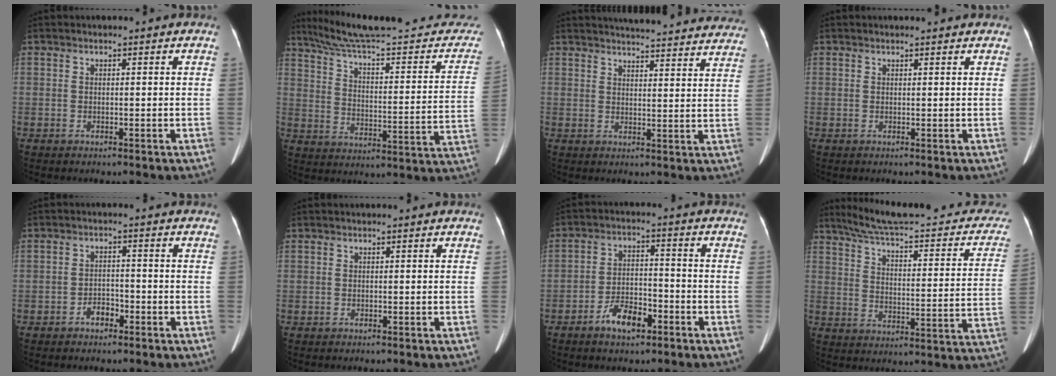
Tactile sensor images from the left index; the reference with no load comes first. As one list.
[{"total": 28.7, "force": [26.4, 2.9, 10.8], "torque": [-0.152, -0.069, 0.343]}, {"total": 26.4, "force": [25.0, 3.5, 7.9], "torque": [-0.112, -0.051, 0.288]}, {"total": 2.7, "force": [2.5, 0.3, 0.7], "torque": [-0.012, 0.013, 0.027]}, {"total": 2.4, "force": [-1.6, 1.3, 1.2], "torque": [-0.019, 0.005, -0.027]}, {"total": 0.0}, {"total": 6.2, "force": [-3.9, 2.6, 4.1], "torque": [-0.082, 0.006, -0.066]}, {"total": 24.5, "force": [21.1, 4.5, 11.7], "torque": [-0.159, -0.019, 0.259]}]